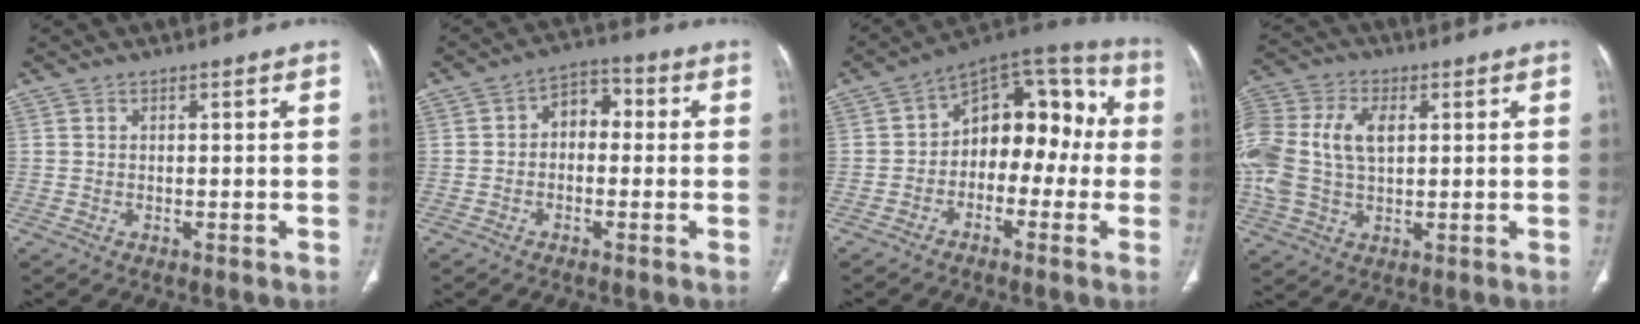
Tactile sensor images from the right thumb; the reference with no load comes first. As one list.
[{"total": 5.9, "force": [-0.1, 4.1, 4.2], "torque": [-0.041, 0.026, -0.018]}, {"total": 14.7, "force": [-1.0, 9.7, 11.0], "torque": [-0.093, 0.056, -0.034]}, {"total": 16.9, "force": [2.1, 10.8, 12.8], "torque": [-0.313, 0.011, 0.038]}]